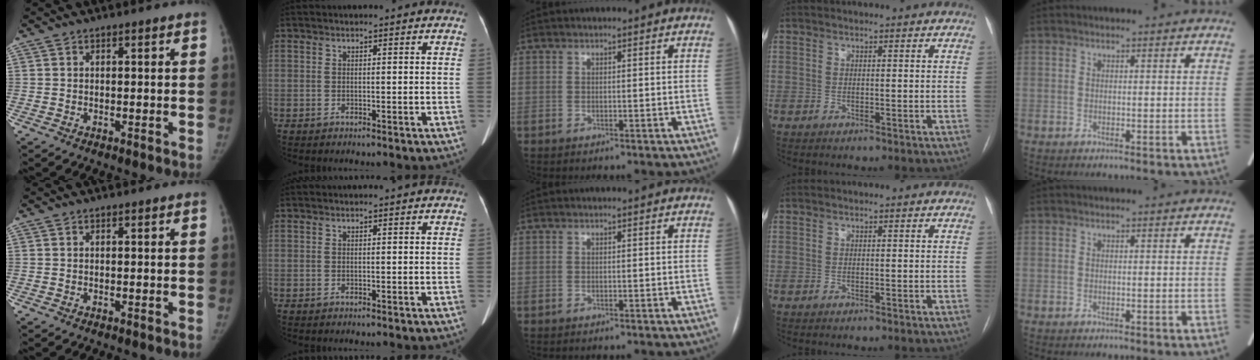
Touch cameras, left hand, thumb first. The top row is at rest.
{}